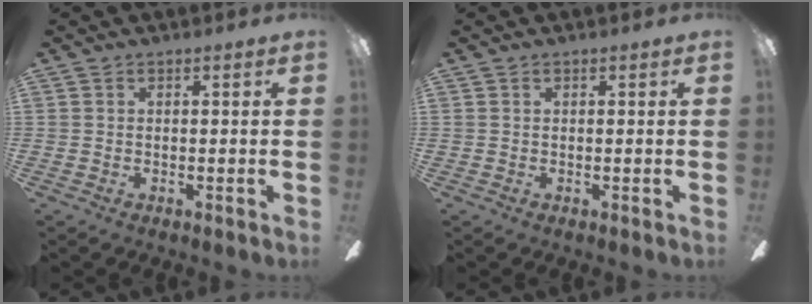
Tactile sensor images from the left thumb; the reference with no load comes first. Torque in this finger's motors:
{"motor_torque": [0.00, 0.00, 0.00, 0.00, 0.00]}